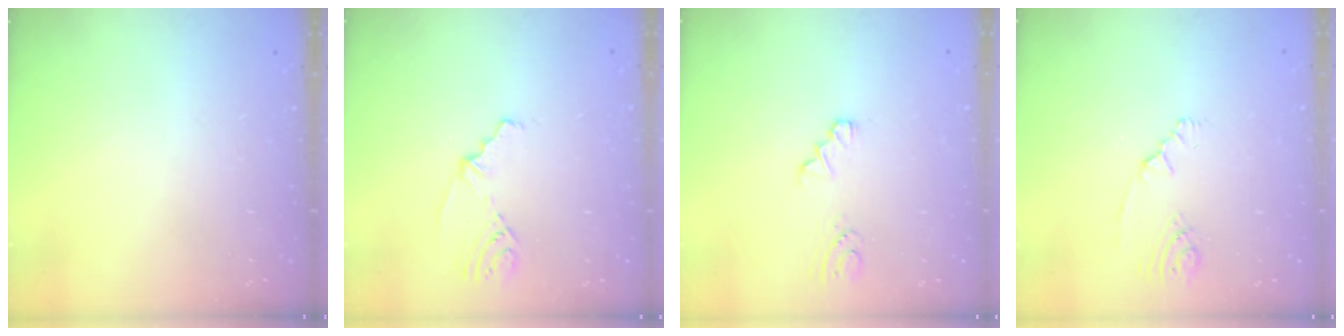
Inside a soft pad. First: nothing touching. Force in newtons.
{"total": 2.8, "press": 2.4, "slide": 1.5}
{"total": 0.7, "press": 0.7, "slide": 0.1}
{"total": 2.5, "press": 2.3, "slide": 1.0}